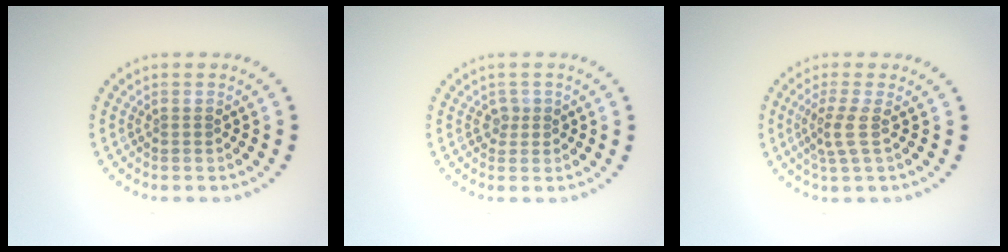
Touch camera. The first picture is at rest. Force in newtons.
{"total": 1.0, "press": 0.8, "slide": 0.6}
{"total": 2.3, "press": 1.6, "slide": 1.6}